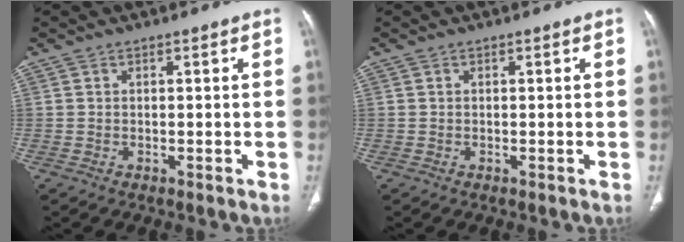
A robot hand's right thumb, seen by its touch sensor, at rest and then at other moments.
{"total": 0.0}